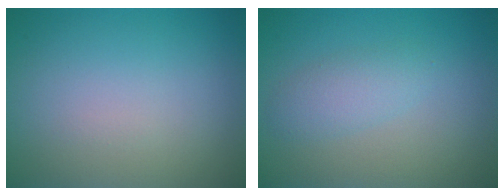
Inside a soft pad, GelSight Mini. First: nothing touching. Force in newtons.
{"total": 2.2, "press": 2.2, "slide": 0.1}